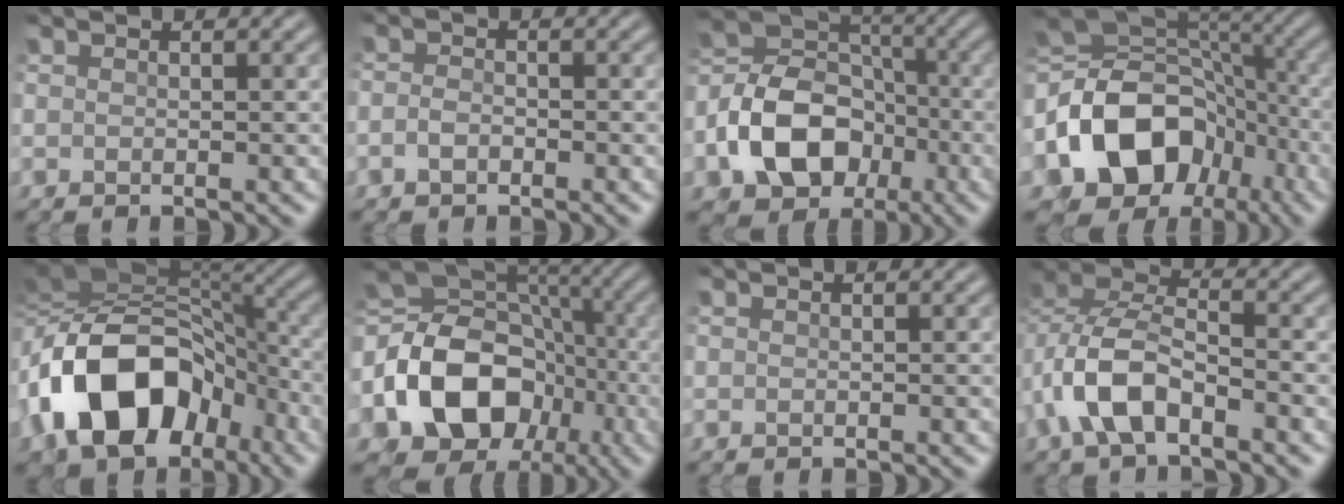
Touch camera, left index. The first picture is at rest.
{"total": 1.3, "force": [-0.8, 0.6, 0.8], "torque": [-0.018, 0.006, -0.020]}
{"total": 10.8, "force": [-3.7, 8.0, 6.2], "torque": [-0.128, -0.001, -0.081]}
{"total": 13.0, "force": [-4.3, 9.6, 7.7], "torque": [-0.155, 0.002, -0.079]}
{"total": 14.4, "force": [-4.3, 9.4, 10.0], "torque": [-0.181, 0.012, -0.080]}
{"total": 14.6, "force": [-3.6, 11.0, 8.9], "torque": [-0.190, -0.001, -0.058]}
{"total": 0.0}
{"total": 6.1, "force": [-2.6, 3.1, 4.5], "torque": [-0.091, 0.009, -0.054]}